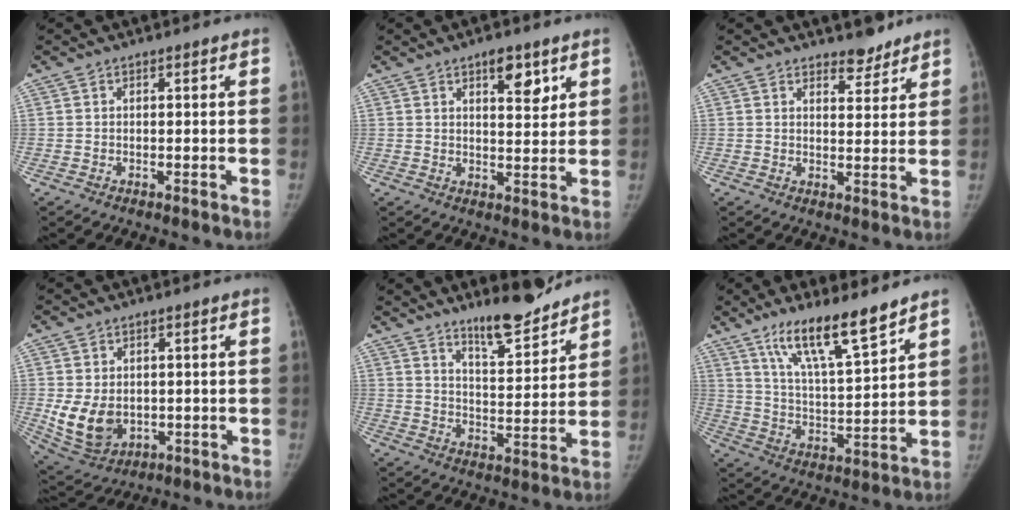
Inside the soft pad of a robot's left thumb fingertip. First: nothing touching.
{"total": 6.1, "force": [3.4, 2.6, 4.3], "torque": [-0.043, -0.021, 0.049]}
{"total": 4.2, "force": [3.6, 1.9, 1.1], "torque": [0.007, -0.028, 0.055]}
{"total": 9.4, "force": [-0.5, 7.0, 6.2], "torque": [-0.101, -0.014, 0.014]}
{"total": 10.4, "force": [8.9, 2.1, 5.0], "torque": [-0.060, -0.070, 0.145]}
{"total": 14.0, "force": [10.2, 2.5, 9.3], "torque": [-0.150, -0.065, 0.189]}